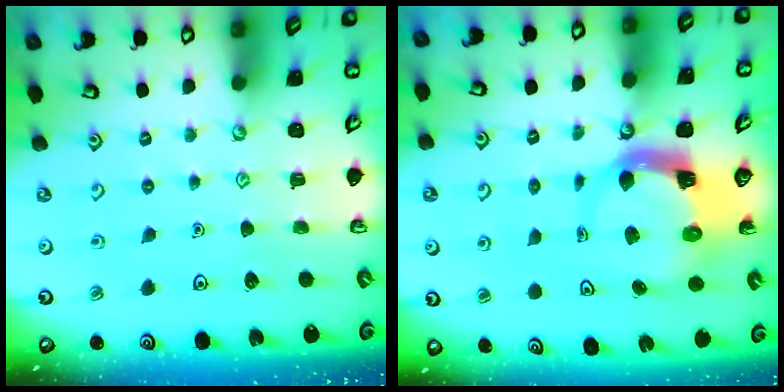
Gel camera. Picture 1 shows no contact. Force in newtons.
{"total": 4.7, "press": 4.6, "slide": 0.7}